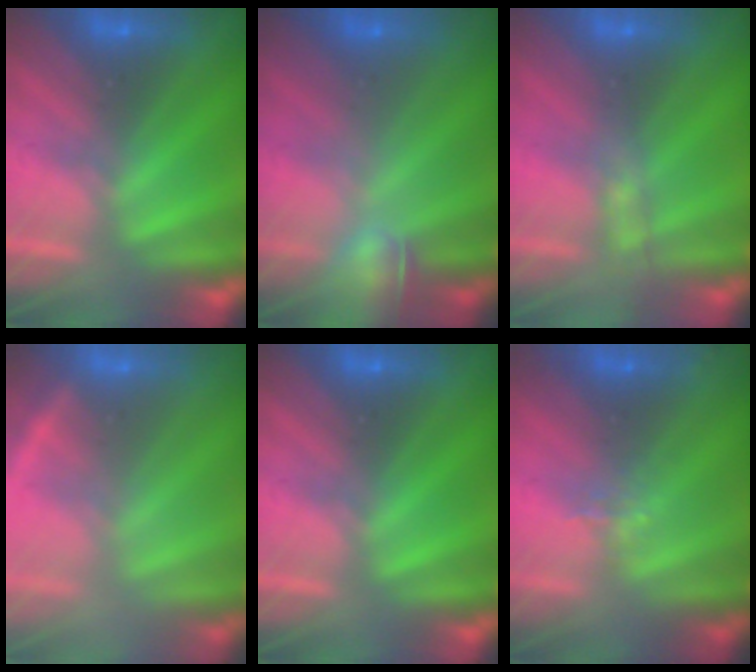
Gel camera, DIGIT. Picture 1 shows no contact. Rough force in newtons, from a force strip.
{"total": 6.8}
{"total": 2.7}
{"total": 2.3}
{"total": 0.0}
{"total": 1.6}